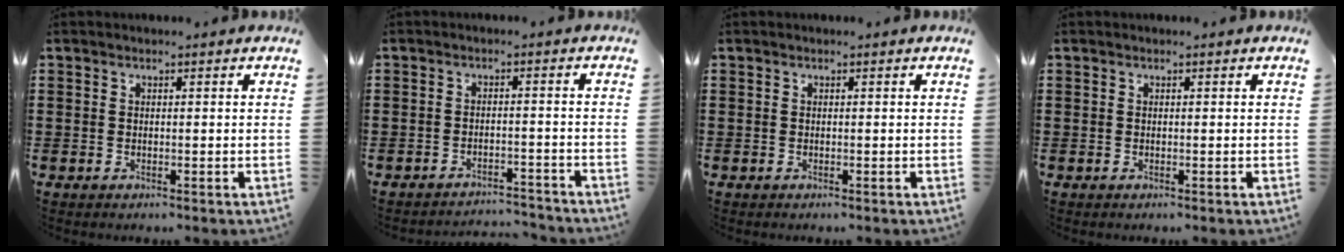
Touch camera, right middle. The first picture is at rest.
{"total": 2.9, "force": [-2.9, 0.2, 0.0], "torque": [-0.007, 0.001, -0.062]}
{"total": 0.0}
{"total": 0.0}